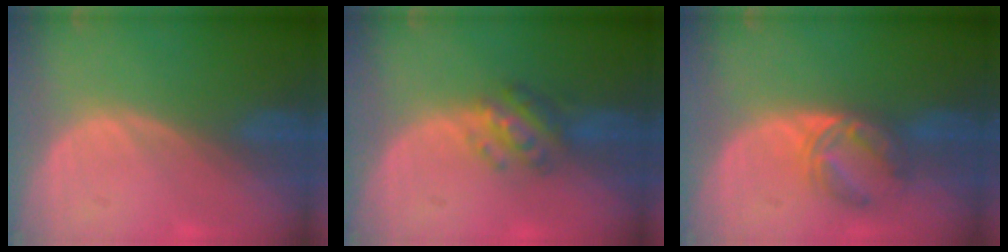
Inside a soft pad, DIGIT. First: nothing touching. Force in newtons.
{"total": 5.1, "press": 5.0, "slide": 1.2}
{"total": 5.5, "press": 5.4, "slide": 1.1}